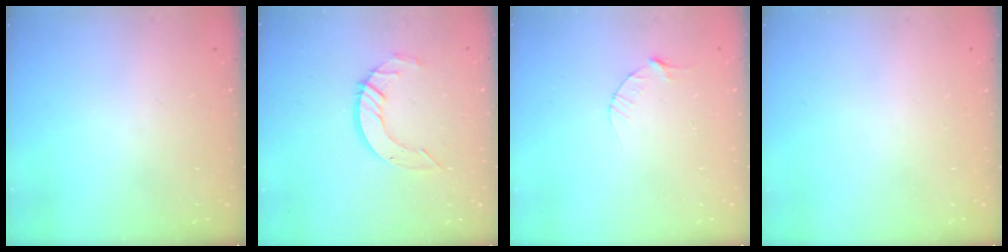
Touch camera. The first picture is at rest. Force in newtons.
{"total": 8.7, "press": 8.6, "slide": 0.8}
{"total": 3.1, "press": 3.0, "slide": 0.4}
{"total": 0.0}